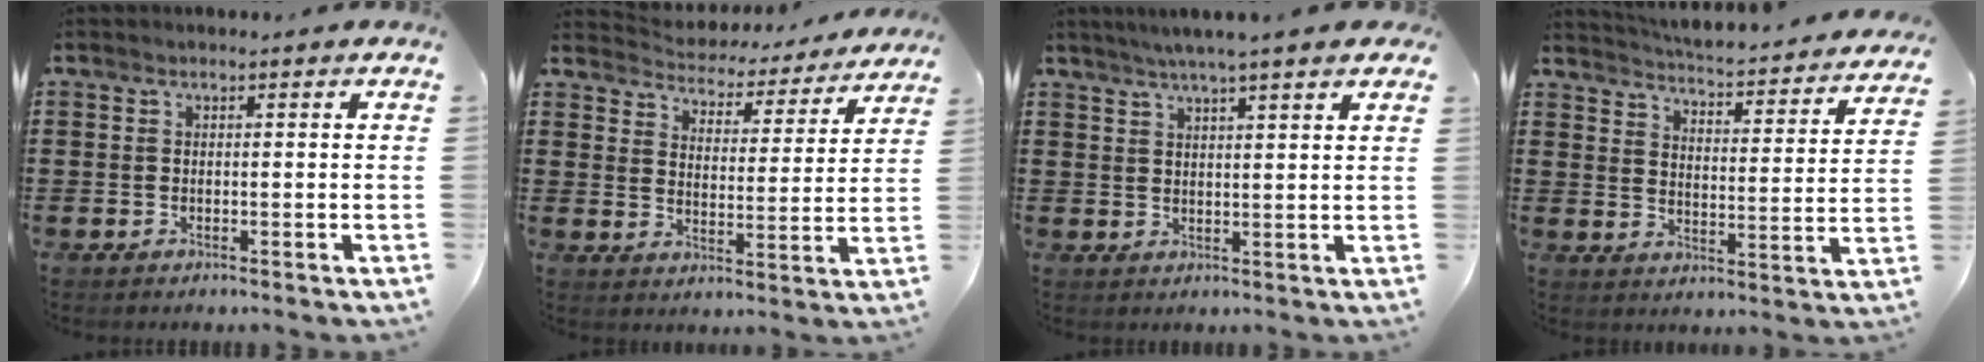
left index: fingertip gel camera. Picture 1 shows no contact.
{"total": 4.2, "force": [4.2, 0.3, -0.3], "torque": [-0.021, -0.039, 0.067]}
{"total": 3.9, "force": [3.3, 0.1, 2.1], "torque": [-0.048, -0.001, 0.059]}
{"total": 3.6, "force": [3.6, -0.3, 0.4], "torque": [-0.029, -0.037, 0.052]}